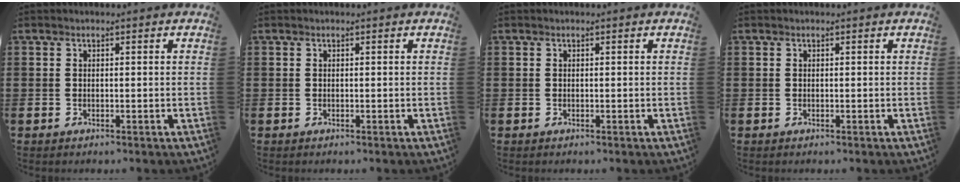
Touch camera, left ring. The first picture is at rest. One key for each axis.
{"total": 0.0}
{"total": 0.0}
{"total": 0.0}